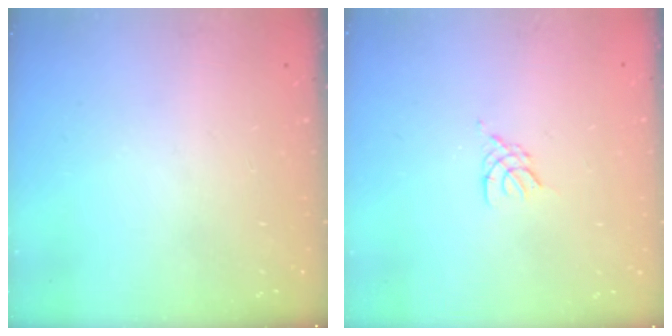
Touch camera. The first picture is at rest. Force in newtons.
{"total": 2.4, "press": 2.3, "slide": 0.5}